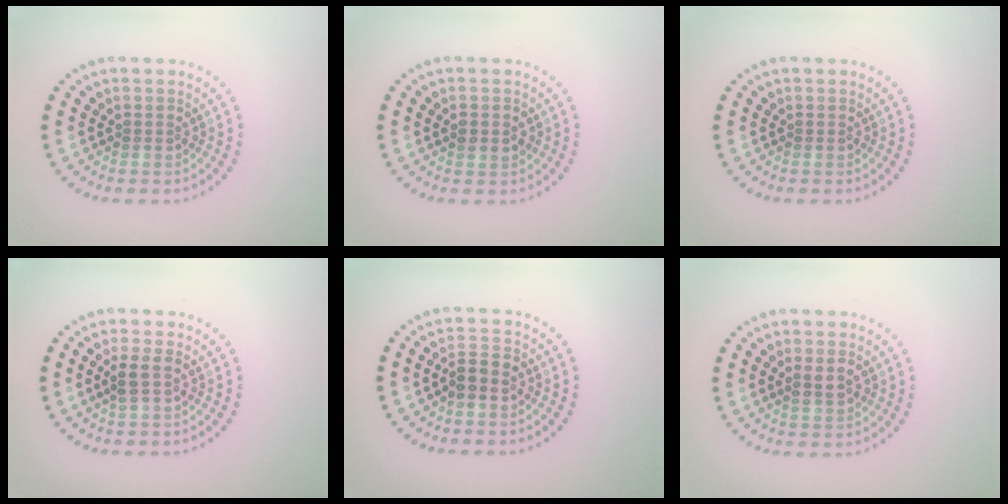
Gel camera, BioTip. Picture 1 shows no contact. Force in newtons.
{"total": 1.5, "press": 1.5, "slide": 0.3}
{"total": 0.0}
{"total": 1.5, "press": 1.3, "slide": 0.7}
{"total": 1.8, "press": 1.6, "slide": 0.9}
{"total": 1.6, "press": 1.6, "slide": 0.3}